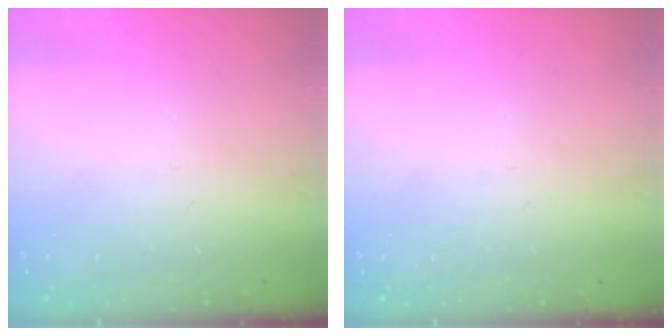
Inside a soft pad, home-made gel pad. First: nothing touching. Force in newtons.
{"total": 0.0}